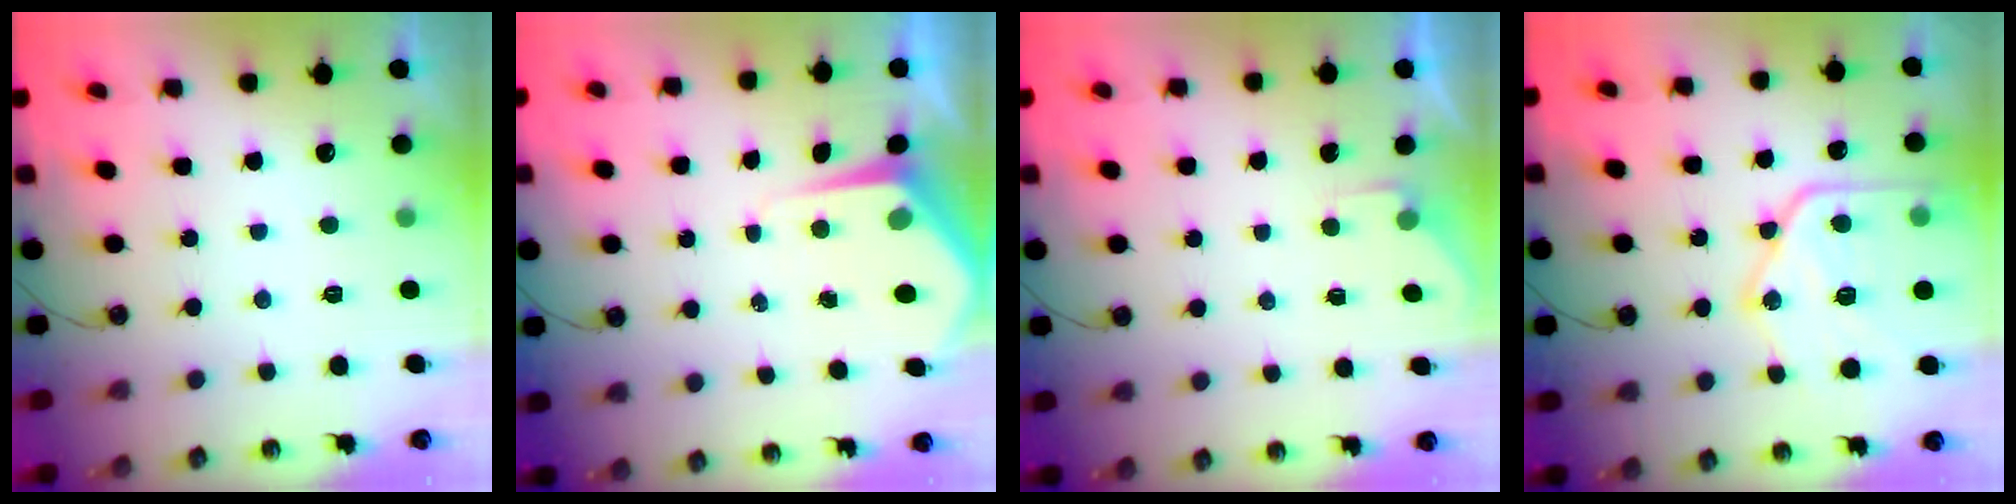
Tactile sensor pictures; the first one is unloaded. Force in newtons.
{"total": 5.7, "press": 5.7, "slide": 0.5}
{"total": 2.6, "press": 2.6, "slide": 0.5}
{"total": 19.5, "press": 19.4, "slide": 1.9}